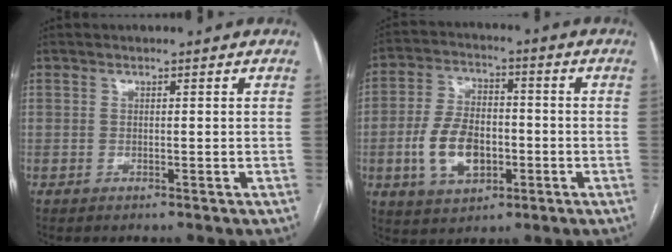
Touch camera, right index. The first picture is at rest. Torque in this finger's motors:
{"motor_torque": [1.31, -0.69, 0.76, 0.18]}